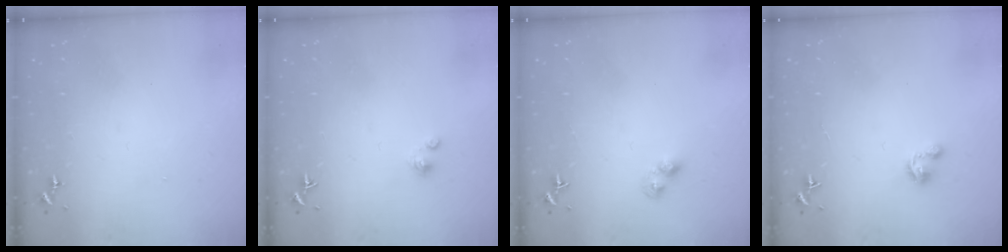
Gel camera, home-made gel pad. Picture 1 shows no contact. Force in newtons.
{"total": 2.2, "press": 2.2, "slide": 0.2}
{"total": 3.9, "press": 3.9, "slide": 0.1}
{"total": 2.7, "press": 2.7, "slide": 0.3}